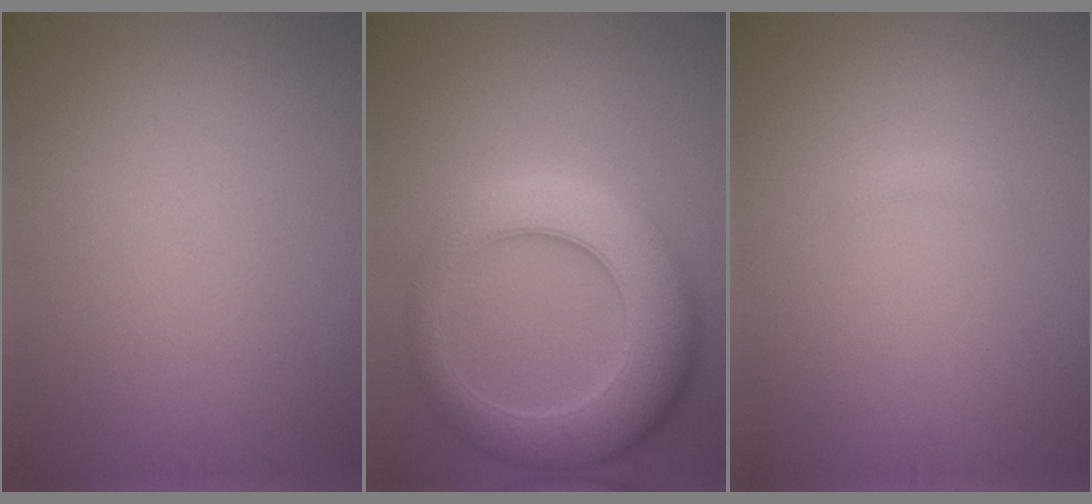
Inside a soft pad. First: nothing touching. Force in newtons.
{"total": 8.4, "press": 8.4, "slide": 0.2}
{"total": 0.6, "press": 0.6, "slide": 0.1}